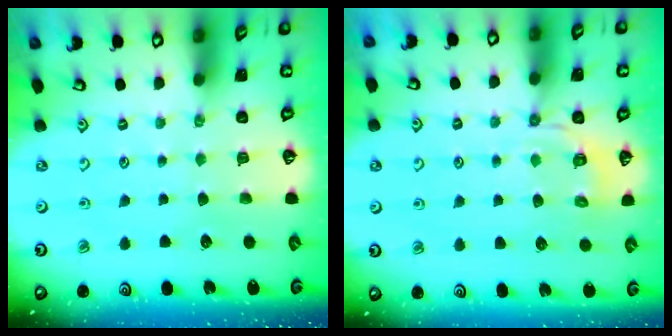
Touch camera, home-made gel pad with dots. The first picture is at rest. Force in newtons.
{"total": 6.3, "press": 6.0, "slide": 1.9}